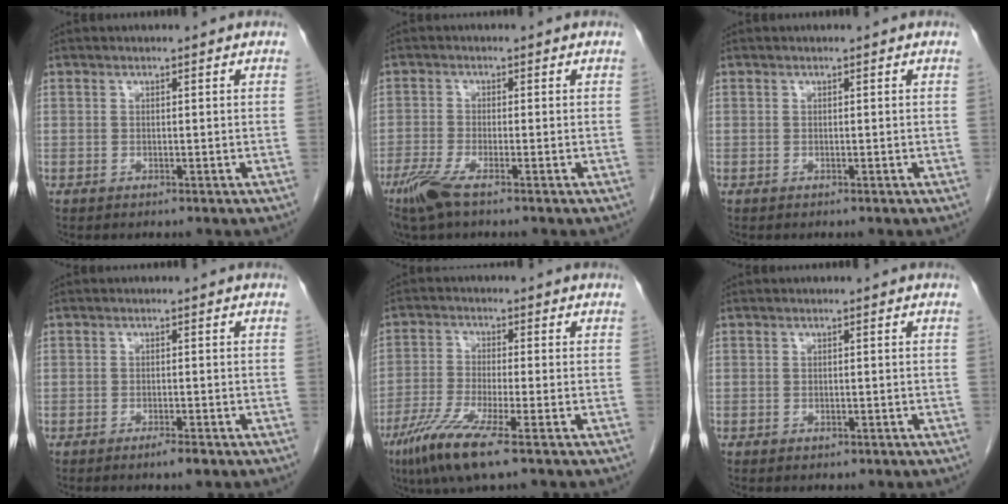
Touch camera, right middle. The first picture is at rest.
{"total": 4.5, "force": [-3.0, 0.5, 3.4], "torque": [-0.078, -0.013, -0.063]}
{"total": 0.0}
{"total": 1.8, "force": [-1.3, 0.3, 1.3], "torque": [-0.022, -0.002, -0.018]}
{"total": 8.6, "force": [-5.1, 0.2, 6.9], "torque": [-0.145, -0.026, -0.096]}
{"total": 0.7, "force": [-0.3, 0.5, 0.4], "torque": [-0.009, -0.001, -0.001]}